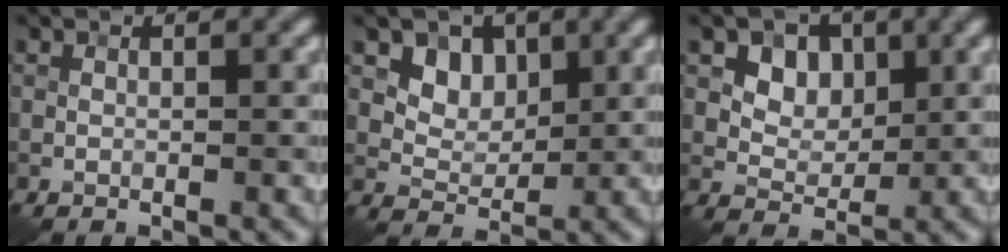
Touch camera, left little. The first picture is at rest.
{"total": 3.5, "force": [1.6, 2.6, 1.6], "torque": [-0.032, -0.018, 0.040]}
{"total": 3.6, "force": [1.2, 2.8, 2.0], "torque": [-0.031, -0.002, 0.017]}